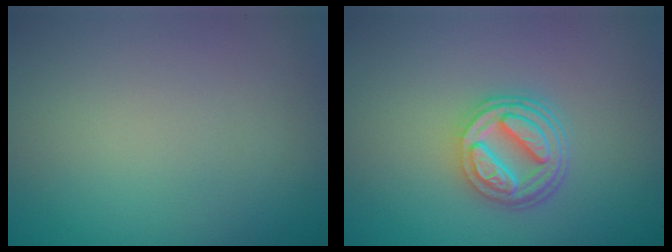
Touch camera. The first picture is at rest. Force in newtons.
{"total": 5.0, "press": 3.7, "slide": 3.3}